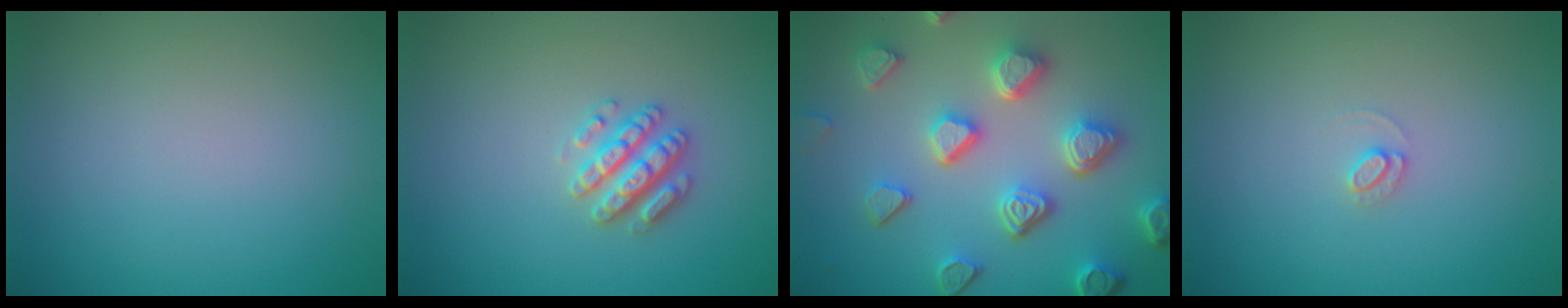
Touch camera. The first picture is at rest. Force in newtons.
{"total": 2.8, "press": 2.8, "slide": 0.3}
{"total": 6.4, "press": 5.4, "slide": 3.4}
{"total": 0.9, "press": 0.9, "slide": 0.1}